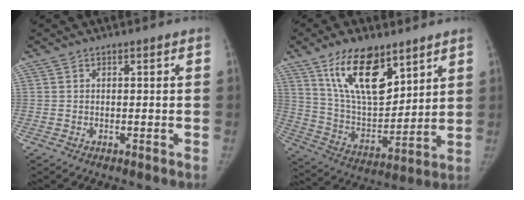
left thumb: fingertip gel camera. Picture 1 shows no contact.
{"total": 17.6, "force": [10.4, 8.2, 11.5], "torque": [-0.157, -0.058, 0.200]}